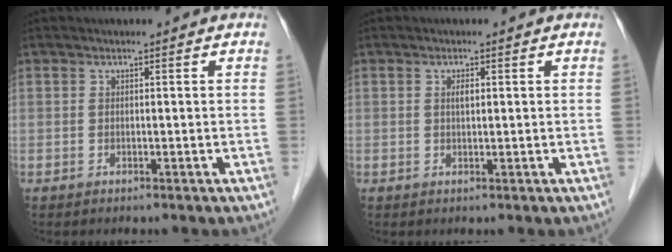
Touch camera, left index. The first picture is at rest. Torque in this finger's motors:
{"motor_torque": [0.12, 0.03, 0.02, 0.03]}